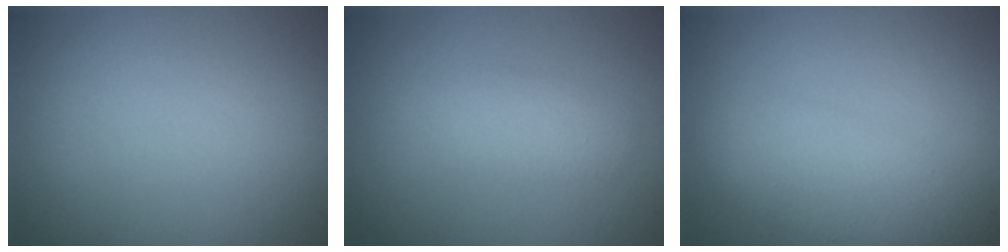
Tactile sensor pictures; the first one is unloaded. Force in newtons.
{"total": 2.2, "press": 2.2, "slide": 0.0}
{"total": 4.3, "press": 4.3, "slide": 0.0}